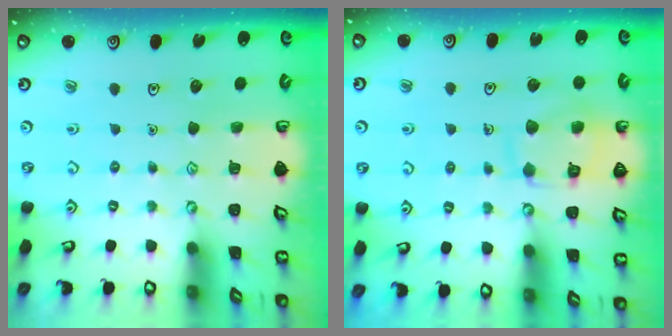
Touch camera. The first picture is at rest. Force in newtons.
{"total": 10.6, "press": 10.6, "slide": 0.2}